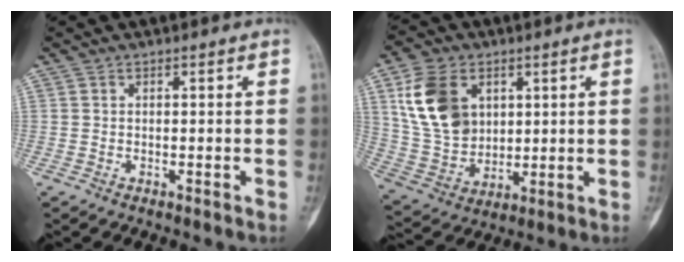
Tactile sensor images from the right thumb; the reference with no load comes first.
{"total": 14.8, "force": [5.1, 10.6, 8.9], "torque": [-0.145, -0.016, 0.108]}